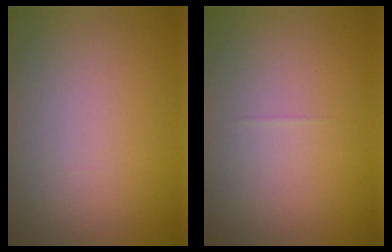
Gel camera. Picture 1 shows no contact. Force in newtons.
{"total": 0.0}